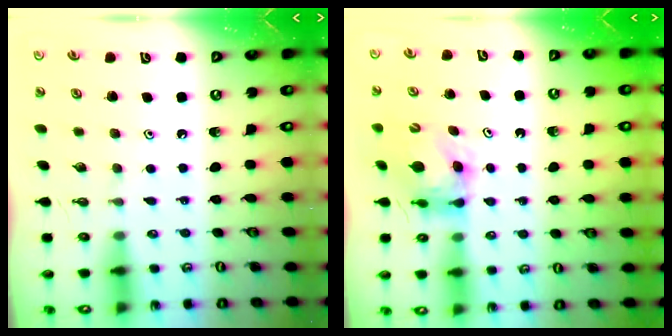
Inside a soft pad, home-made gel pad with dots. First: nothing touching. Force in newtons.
{"total": 5.9, "press": 5.9, "slide": 0.7}